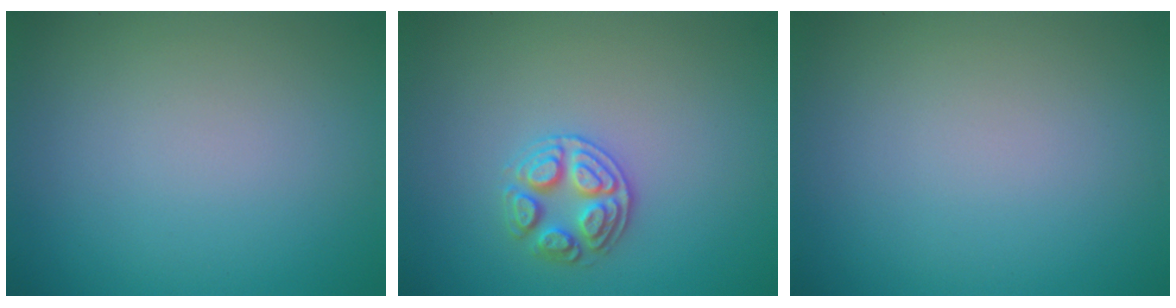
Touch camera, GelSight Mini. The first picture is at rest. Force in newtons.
{"total": 2.7, "press": 2.6, "slide": 0.4}
{"total": 0.0}